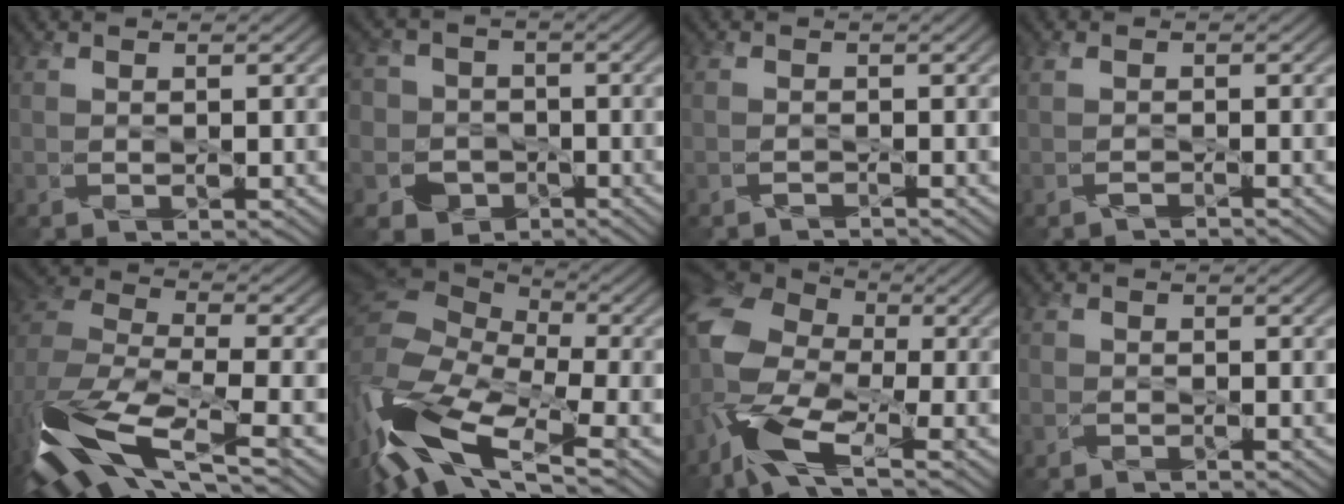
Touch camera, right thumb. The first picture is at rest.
{"total": 6.7, "force": [-1.9, 6.3, 1.0], "torque": [-0.047, 0.007, -0.070]}
{"total": 0.7, "force": [-0.6, -0.3, -0.2], "torque": [0.011, 0.003, -0.016]}
{"total": 0.6, "force": [-0.5, 0.1, 0.2], "torque": [-0.003, 0.006, -0.013]}
{"total": 13.5, "force": [-6.9, 6.1, 9.9], "torque": [-0.252, -0.024, -0.135]}
{"total": 15.9, "force": [-7.2, 7.6, 11.9], "torque": [-0.296, -0.011, -0.135]}
{"total": 13.5, "force": [-6.4, 7.1, 9.6], "torque": [-0.227, -0.016, -0.142]}
{"total": 1.2, "force": [-1.0, 0.8, 0.1], "torque": [0.002, -0.002, -0.020]}